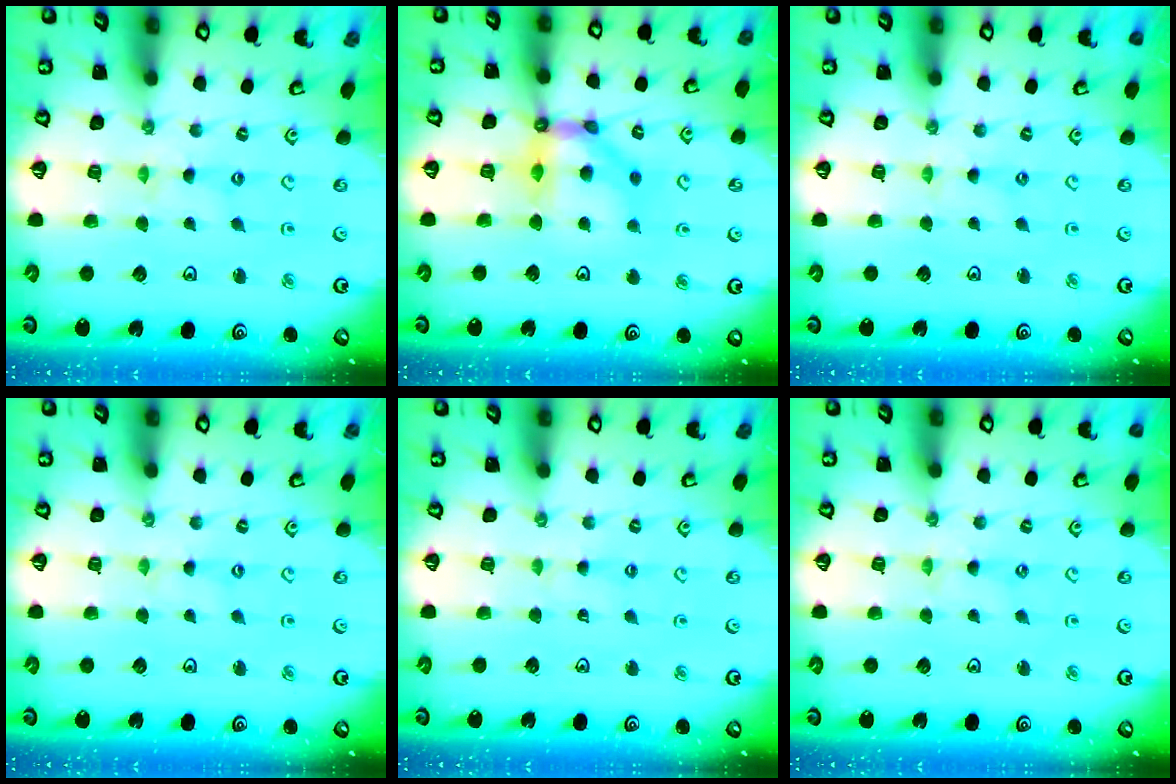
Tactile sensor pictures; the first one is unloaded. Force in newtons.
{"total": 11.1, "press": 10.9, "slide": 1.5}
{"total": 0.0}
{"total": 0.0}
{"total": 1.7, "press": 1.6, "slide": 0.4}
{"total": 0.0}